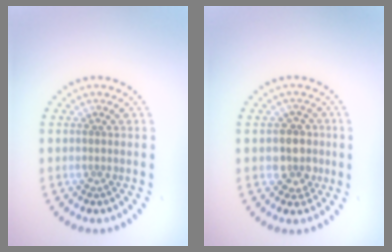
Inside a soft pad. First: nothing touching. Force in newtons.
{"total": 2.8, "press": 2.6, "slide": 1.1}